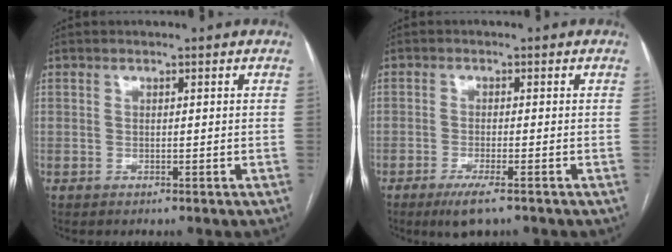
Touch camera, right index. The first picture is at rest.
{"total": 4.0, "force": [-2.6, 0.5, 3.0], "torque": [-0.055, -0.010, -0.044]}